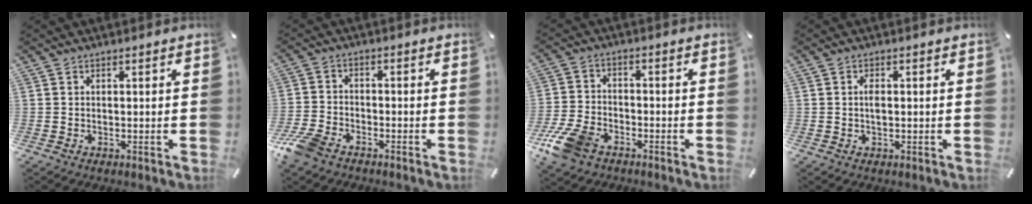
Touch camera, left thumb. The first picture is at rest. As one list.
[{"total": 6.6, "force": [-4.9, 3.5, 2.9], "torque": [-0.077, 0.014, -0.099]}, {"total": 9.8, "force": [-6.2, 5.8, 4.9], "torque": [-0.113, 0.025, -0.119]}, {"total": 2.0, "force": [0.0, 0.8, 1.8], "torque": [-0.042, -0.001, -0.004]}]